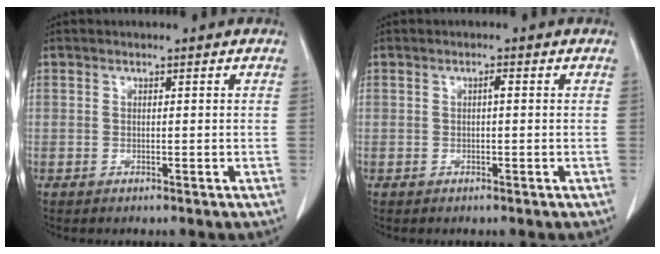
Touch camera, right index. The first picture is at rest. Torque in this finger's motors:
{"motor_torque": [0.19, 0.13, 0.04, 0.03]}